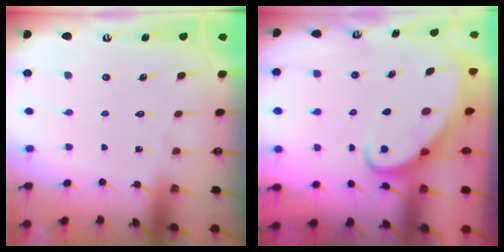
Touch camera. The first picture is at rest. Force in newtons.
{"total": 3.5, "press": 3.5, "slide": 0.5}